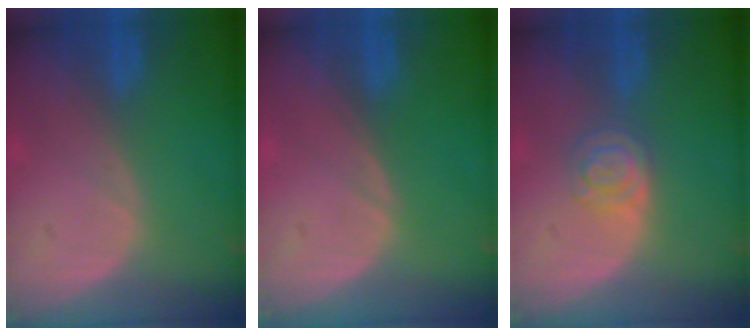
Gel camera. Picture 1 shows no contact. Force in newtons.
{"total": 0.0}
{"total": 4.3, "press": 3.9, "slide": 1.9}